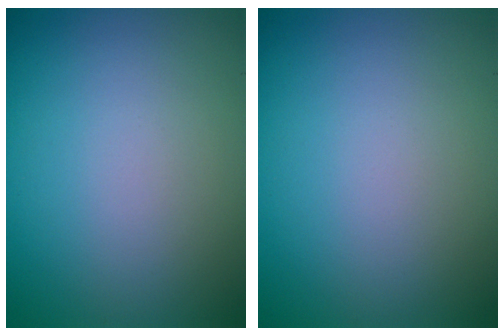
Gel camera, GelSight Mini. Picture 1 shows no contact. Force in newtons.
{"total": 0.0}